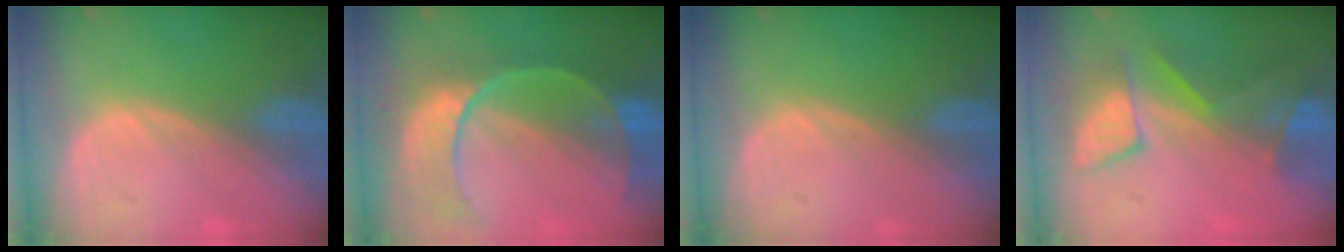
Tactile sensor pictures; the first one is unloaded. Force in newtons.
{"total": 10.3, "press": 9.0, "slide": 5.0}
{"total": 0.0}
{"total": 7.5, "press": 7.4, "slide": 1.3}